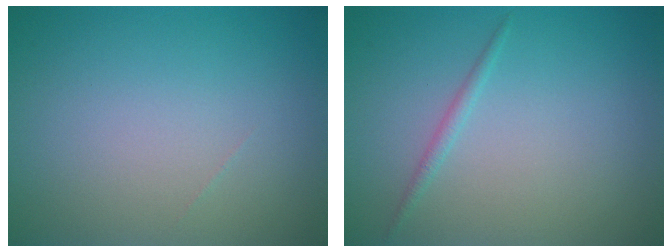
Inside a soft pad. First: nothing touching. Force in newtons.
{"total": 0.9, "press": 0.9, "slide": 0.0}